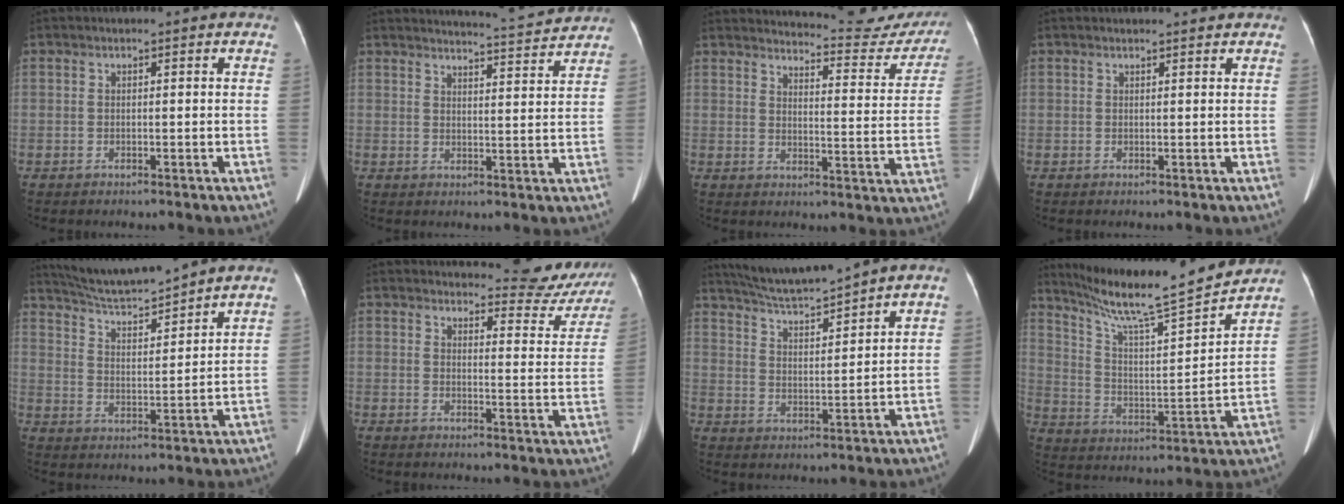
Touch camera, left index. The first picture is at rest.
{"total": 8.0, "force": [7.9, -0.8, 0.9], "torque": [-0.024, -0.004, 0.100]}
{"total": 17.4, "force": [16.9, 2.3, 3.4], "torque": [-0.028, -0.074, 0.182]}
{"total": 2.2, "force": [2.2, 0.2, 0.5], "torque": [-0.007, 0.009, 0.027]}
{"total": 11.0, "force": [10.3, -1.0, 3.6], "torque": [-0.070, 0.007, 0.183]}
{"total": 11.8, "force": [11.4, 2.7, 1.8], "torque": [0.007, -0.037, 0.112]}
{"total": 9.0, "force": [8.2, -1.4, 3.2], "torque": [-0.059, 0.002, 0.154]}
{"total": 18.1, "force": [16.1, -1.0, 8.2], "torque": [-0.143, -0.015, 0.260]}